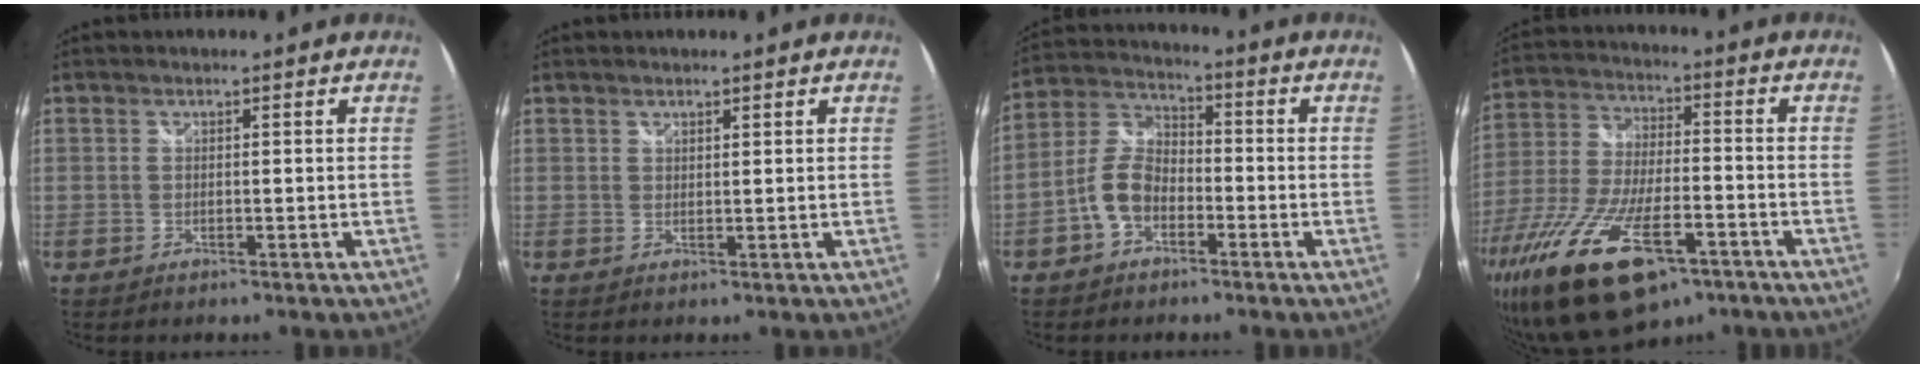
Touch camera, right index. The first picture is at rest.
{"total": 0.9, "force": [0.8, 0.3, 0.2], "torque": [-0.001, 0.001, 0.015]}
{"total": 8.0, "force": [-3.6, 5.0, 5.1], "torque": [-0.112, 0.022, -0.069]}
{"total": 23.6, "force": [-13.7, 9.6, 16.6], "torque": [-0.347, -0.057, -0.237]}